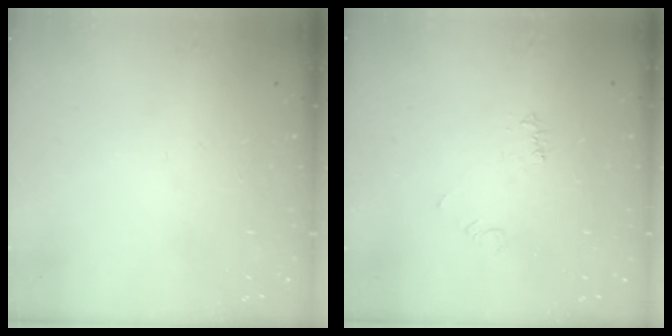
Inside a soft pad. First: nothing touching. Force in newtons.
{"total": 4.5, "press": 4.5, "slide": 0.7}